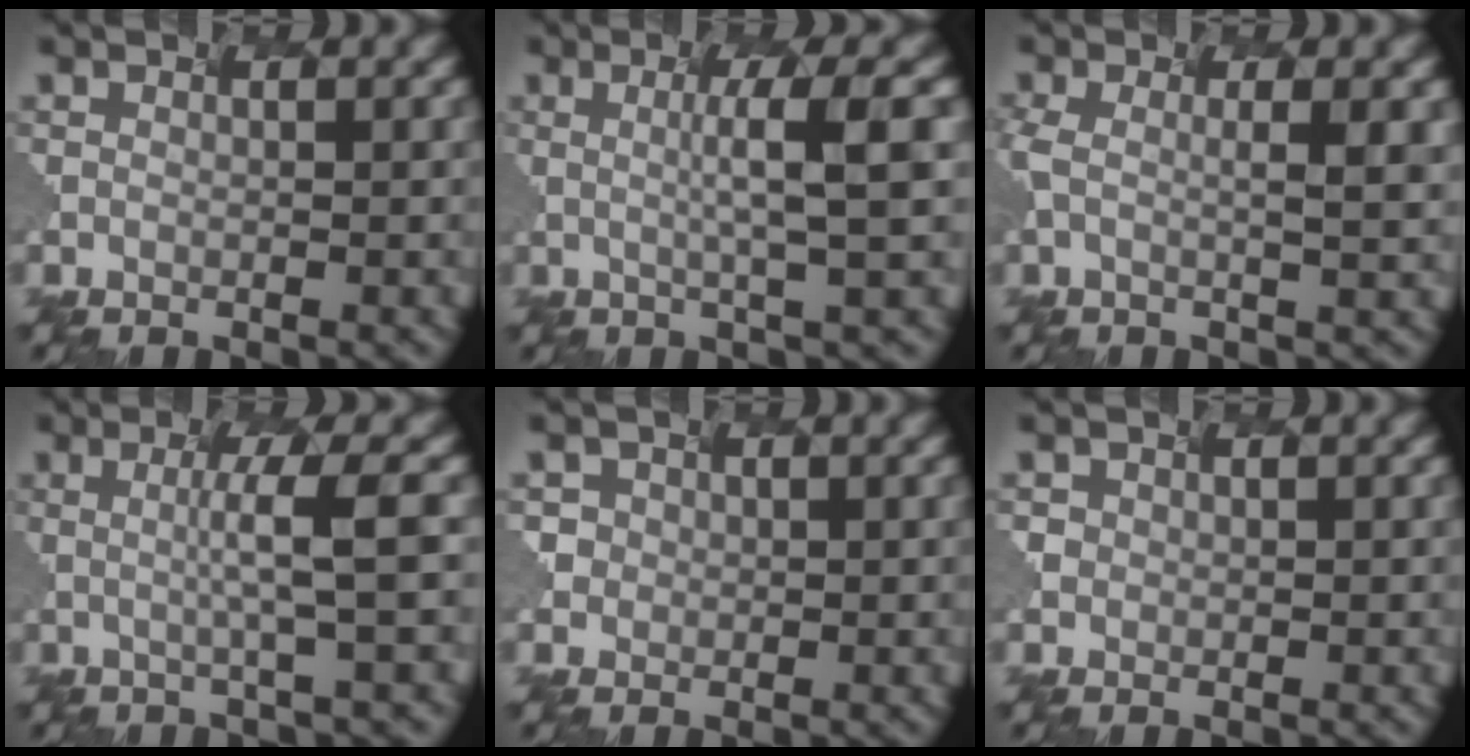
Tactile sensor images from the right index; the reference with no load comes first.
{"total": 3.6, "force": [-0.2, -0.1, 3.6], "torque": [-0.070, 0.007, 0.008]}
{"total": 2.7, "force": [-0.3, 0.6, 2.6], "torque": [-0.052, 0.005, -0.001]}
{"total": 3.3, "force": [-0.4, -0.2, 3.2], "torque": [-0.064, 0.006, 0.003]}
{"total": 1.4, "force": [-0.3, 1.1, -0.8], "torque": [0.010, -0.004, 0.007]}
{"total": 1.0, "force": [-0.2, 0.6, -0.7], "torque": [0.003, -0.003, 0.010]}